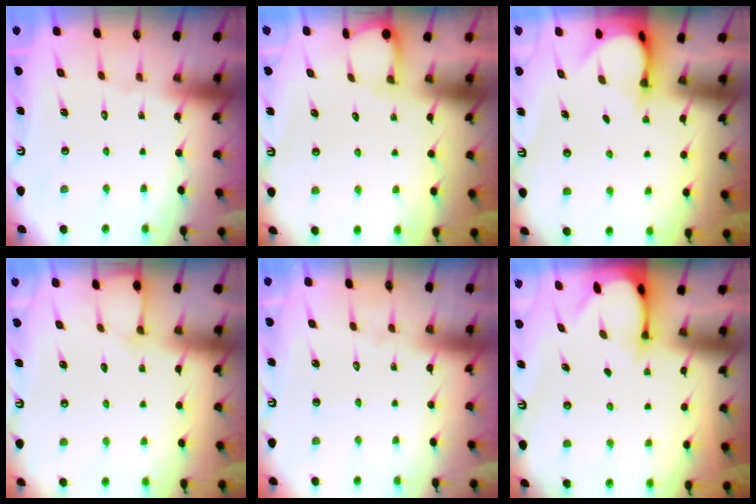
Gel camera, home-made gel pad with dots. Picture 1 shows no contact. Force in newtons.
{"total": 2.7, "press": 2.7, "slide": 0.2}
{"total": 4.0, "press": 3.9, "slide": 0.3}
{"total": 4.0, "press": 3.9, "slide": 0.5}
{"total": 2.3, "press": 2.3, "slide": 0.3}
{"total": 2.5, "press": 2.5, "slide": 0.5}